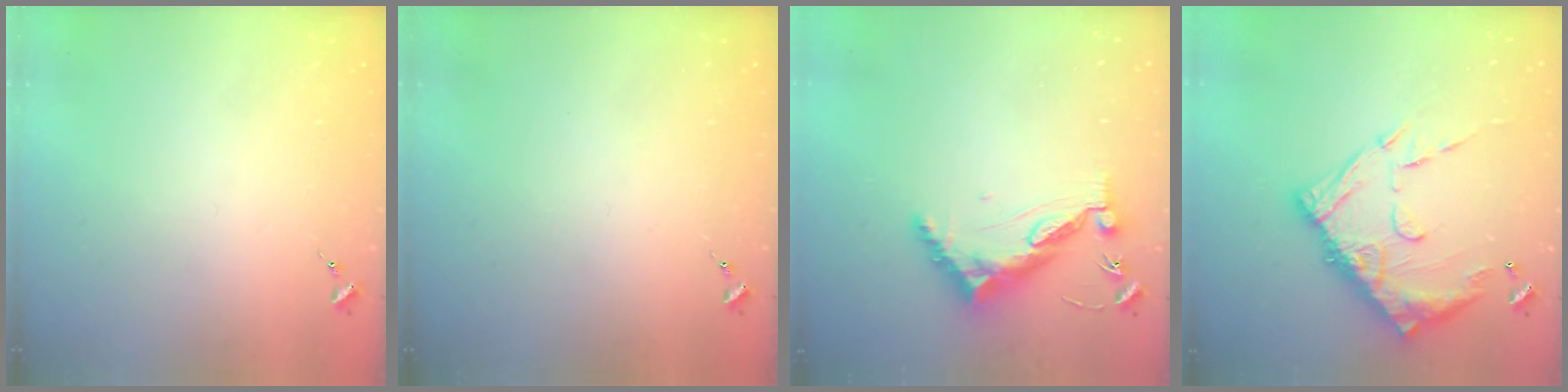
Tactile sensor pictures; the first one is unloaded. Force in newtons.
{"total": 0.0}
{"total": 12.1, "press": 12.0, "slide": 1.2}
{"total": 17.5, "press": 17.4, "slide": 2.0}